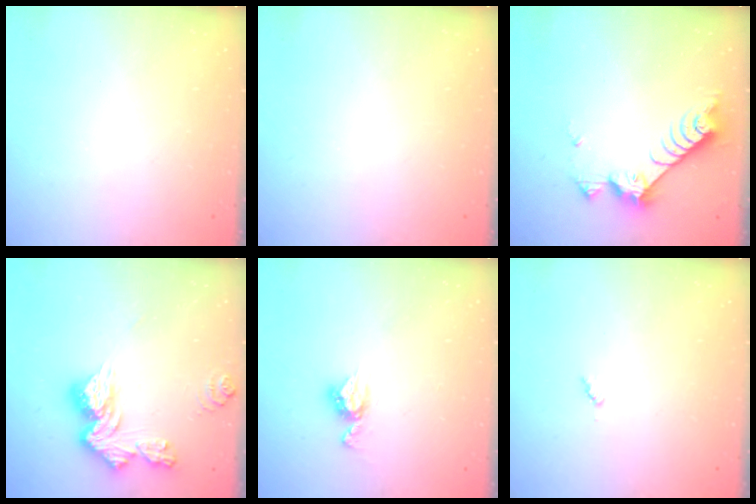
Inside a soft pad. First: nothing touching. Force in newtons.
{"total": 0.0}
{"total": 8.1, "press": 8.0, "slide": 0.9}
{"total": 12.6, "press": 12.6, "slide": 1.3}
{"total": 7.2, "press": 7.1, "slide": 0.6}
{"total": 3.8, "press": 3.8, "slide": 0.5}